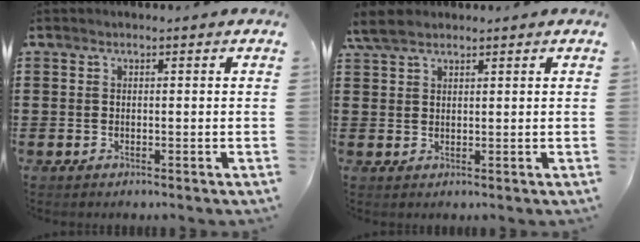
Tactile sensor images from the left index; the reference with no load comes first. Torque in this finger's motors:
{"motor_torque": [1.42, -0.72, 0.88, 0.21]}